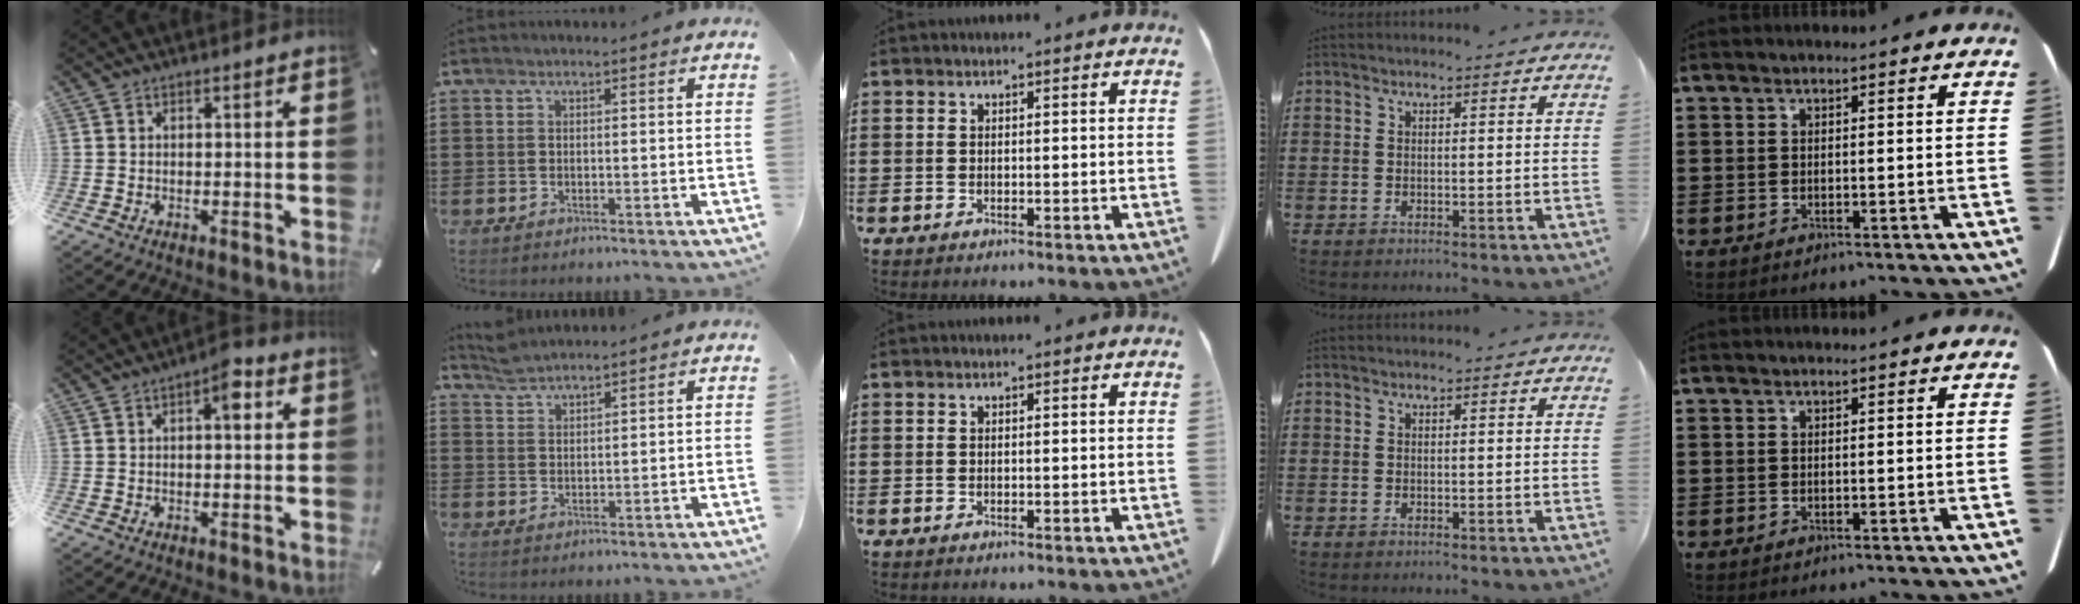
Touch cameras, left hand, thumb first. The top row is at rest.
{"thumb": {"total": 4.6, "force": [1.1, 2.0, 4.0], "torque": [-0.051, 0.000, 0.010]}, "index": {"total": 2.4, "force": [2.3, 0.1, 0.4], "torque": [-0.014, -0.001, 0.045]}}